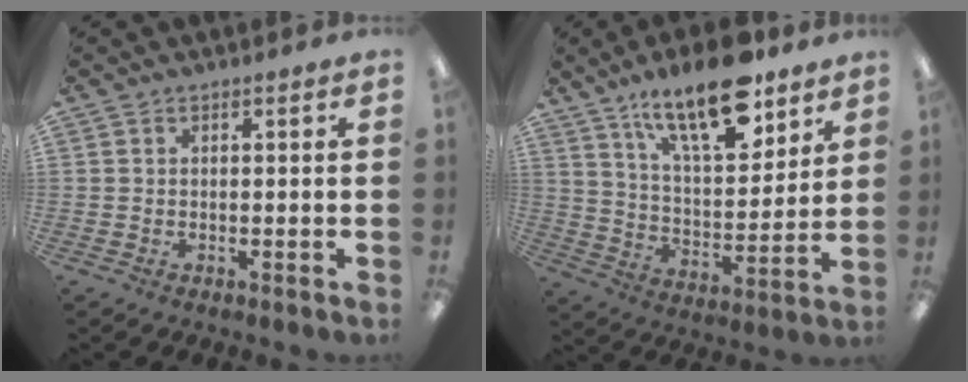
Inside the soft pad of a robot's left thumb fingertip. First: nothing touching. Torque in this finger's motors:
{"motor_torque": [0.43, 0.39, 1.44, -1.33, 0.20]}